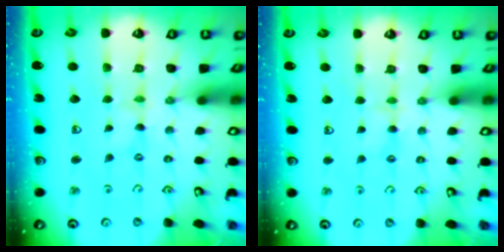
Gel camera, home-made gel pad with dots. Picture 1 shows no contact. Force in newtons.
{"total": 2.4, "press": 2.4, "slide": 0.5}